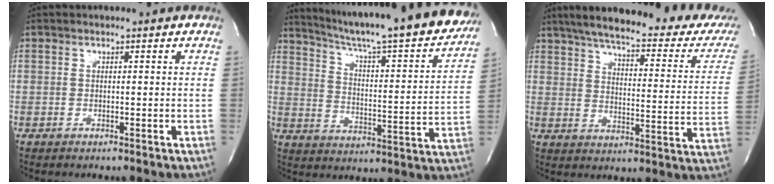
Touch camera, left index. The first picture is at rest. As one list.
[{"total": 27.3, "force": [24.2, 2.2, 12.5], "torque": [-0.195, -0.065, 0.315]}, {"total": 28.7, "force": [24.5, 5.1, 14.1], "torque": [-0.212, -0.051, 0.292]}]